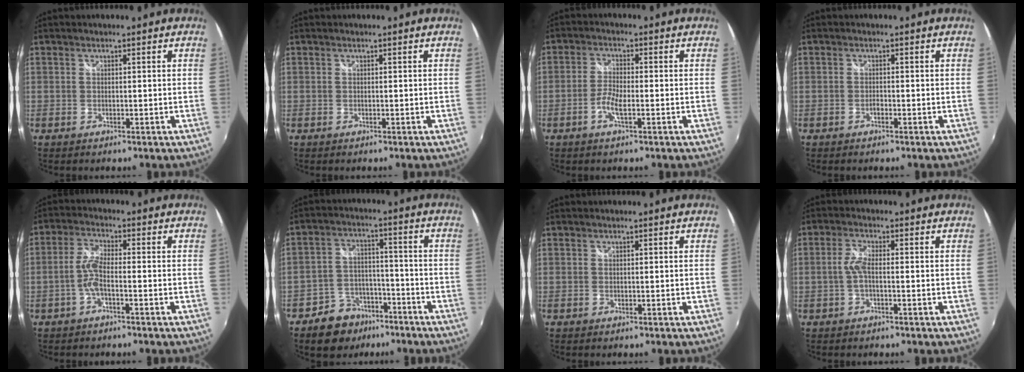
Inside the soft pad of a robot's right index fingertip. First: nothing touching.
{"total": 0.0}
{"total": 3.9, "force": [-1.6, 0.9, 3.4], "torque": [-0.080, 0.001, -0.034]}
{"total": 0.7, "force": [-0.5, 0.3, 0.3], "torque": [-0.006, 0.000, -0.010]}
{"total": 4.2, "force": [-1.5, 0.8, 3.8], "torque": [-0.089, 0.008, -0.033]}
{"total": 9.2, "force": [-6.4, 6.2, 2.2], "torque": [-0.060, 0.024, -0.091]}
{"total": 0.0}
{"total": 2.9, "force": [-0.6, 0.6, 2.8], "torque": [-0.062, 0.004, -0.012]}